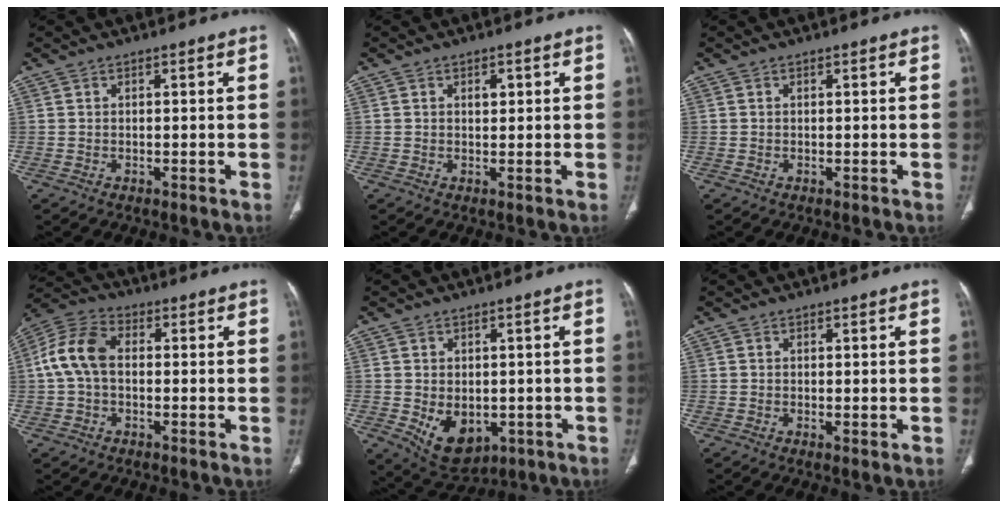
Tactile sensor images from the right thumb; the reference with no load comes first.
{"total": 1.7, "force": [0.6, 1.1, 1.2], "torque": [-0.012, -0.001, 0.009]}
{"total": 0.0}
{"total": 9.6, "force": [0.2, 6.3, 7.2], "torque": [-0.150, 0.029, -0.006]}
{"total": 9.2, "force": [-2.1, 6.4, 6.3], "torque": [-0.076, -0.009, -0.011]}
{"total": 0.9, "force": [-0.1, 0.3, 0.8], "torque": [-0.018, -0.005, -0.002]}